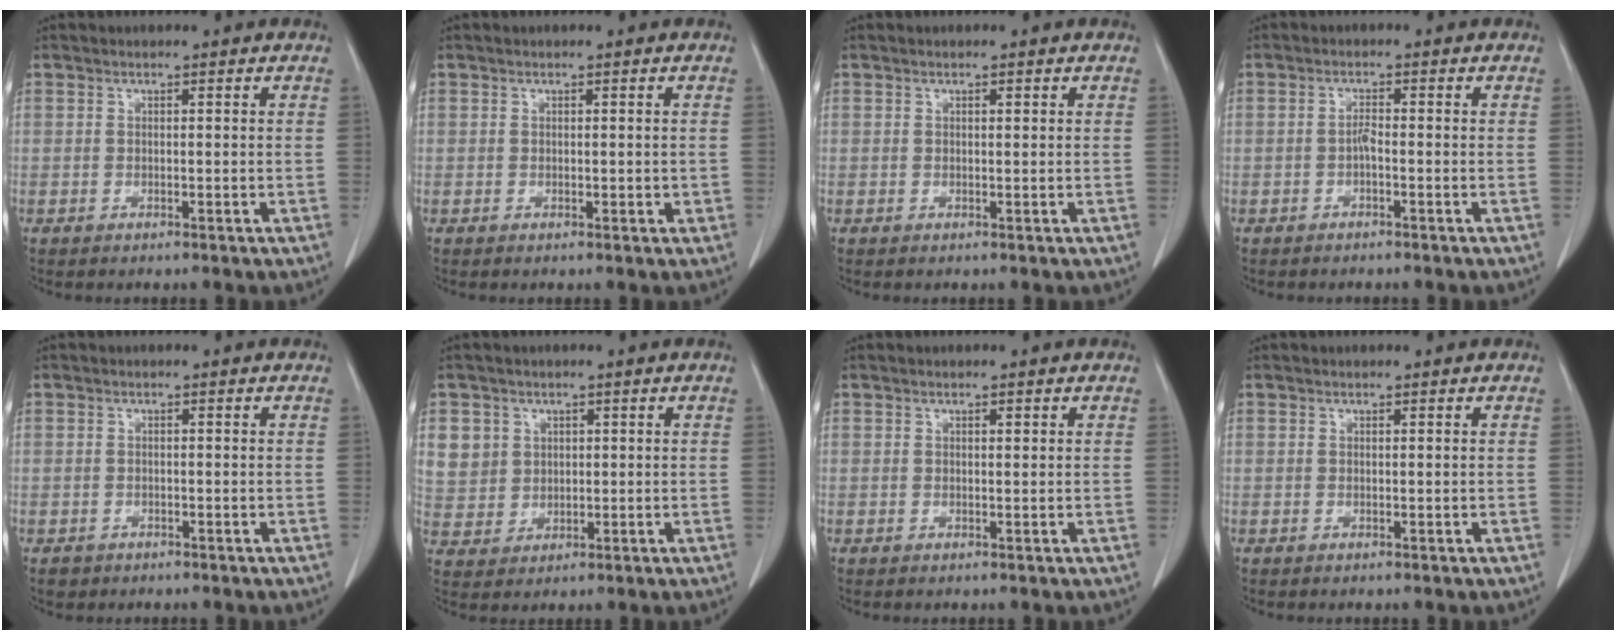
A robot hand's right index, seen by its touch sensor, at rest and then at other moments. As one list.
[{"total": 1.1, "force": [0.0, 0.7, 0.9], "torque": [-0.009, 0.000, 0.003]}, {"total": 0.5, "force": [0.3, 0.1, 0.4], "torque": [-0.009, 0.000, 0.005]}, {"total": 1.3, "force": [-0.6, 0.3, 1.2], "torque": [-0.023, 0.002, -0.012]}, {"total": 1.6, "force": [-0.8, 1.3, 0.0], "torque": [-0.004, 0.004, -0.010]}, {"total": 7.0, "force": [2.5, 6.4, 1.2], "torque": [-0.030, 0.012, 0.060]}, {"total": 0.7, "force": [0.4, 0.2, 0.5], "torque": [-0.011, 0.000, 0.006]}, {"total": 0.0}]